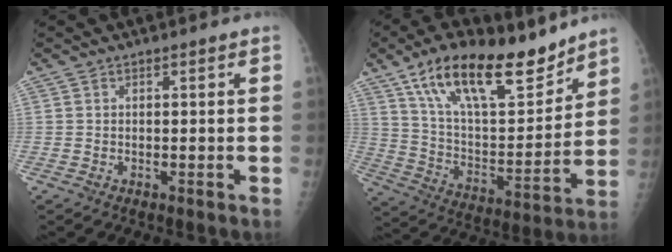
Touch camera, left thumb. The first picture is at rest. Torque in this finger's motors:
{"motor_torque": [1.33, 1.34, 1.50, -1.27, 0.17]}